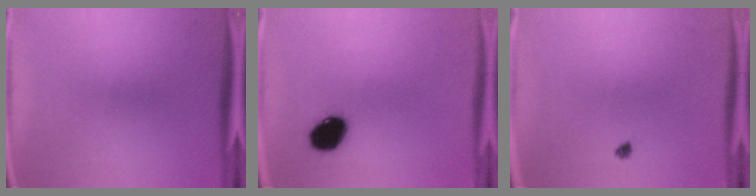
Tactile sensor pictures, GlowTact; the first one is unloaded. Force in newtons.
{"total": 8.9}
{"total": 0.9}